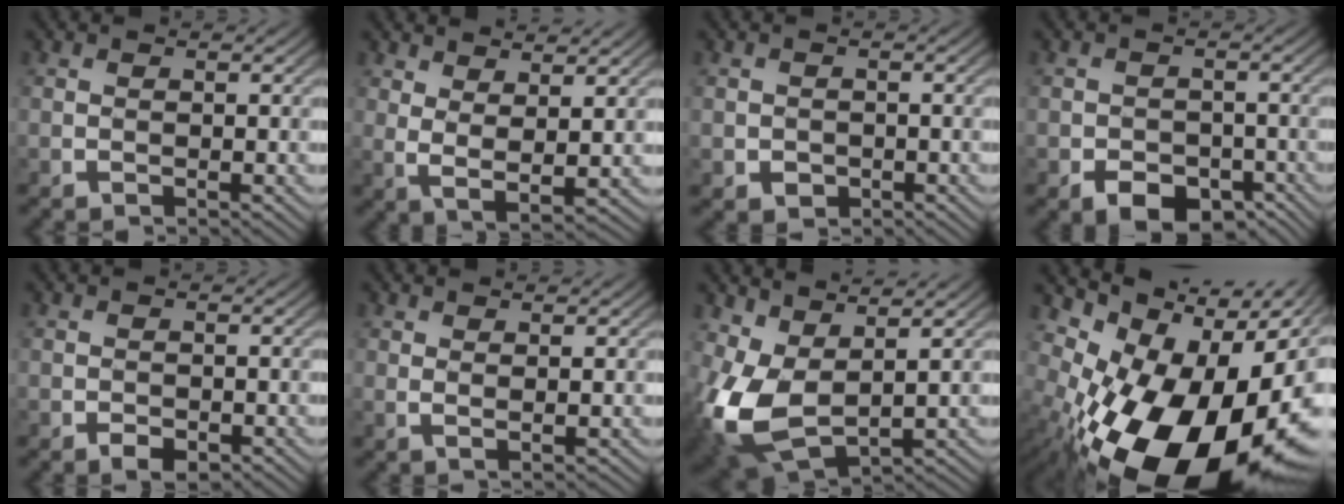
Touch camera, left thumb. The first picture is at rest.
{"total": 5.1, "force": [3.6, 1.7, 3.2], "torque": [-0.072, -0.001, 0.063]}
{"total": 1.5, "force": [-1.1, 1.1, 0.0], "torque": [-0.025, 0.000, -0.026]}
{"total": 4.8, "force": [-3.4, 2.9, 1.6], "torque": [-0.032, -0.010, -0.074]}
{"total": 1.0, "force": [-0.7, 0.7, 0.3], "torque": [-0.014, 0.000, -0.015]}
{"total": 1.7, "force": [1.3, 0.5, 1.0], "torque": [-0.012, -0.003, 0.021]}
{"total": 10.5, "force": [1.1, 6.7, 8.1], "torque": [-0.204, -0.001, 0.012]}
{"total": 20.5, "force": [-10.0, 10.9, 14.2], "torque": [-0.229, -0.055, -0.154]}